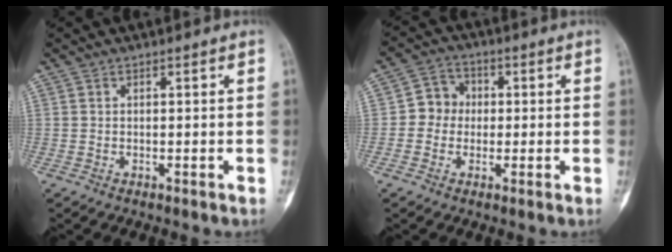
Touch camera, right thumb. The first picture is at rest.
{"total": 5.6, "force": [-0.2, 5.2, 2.1], "torque": [-0.006, 0.013, -0.016]}